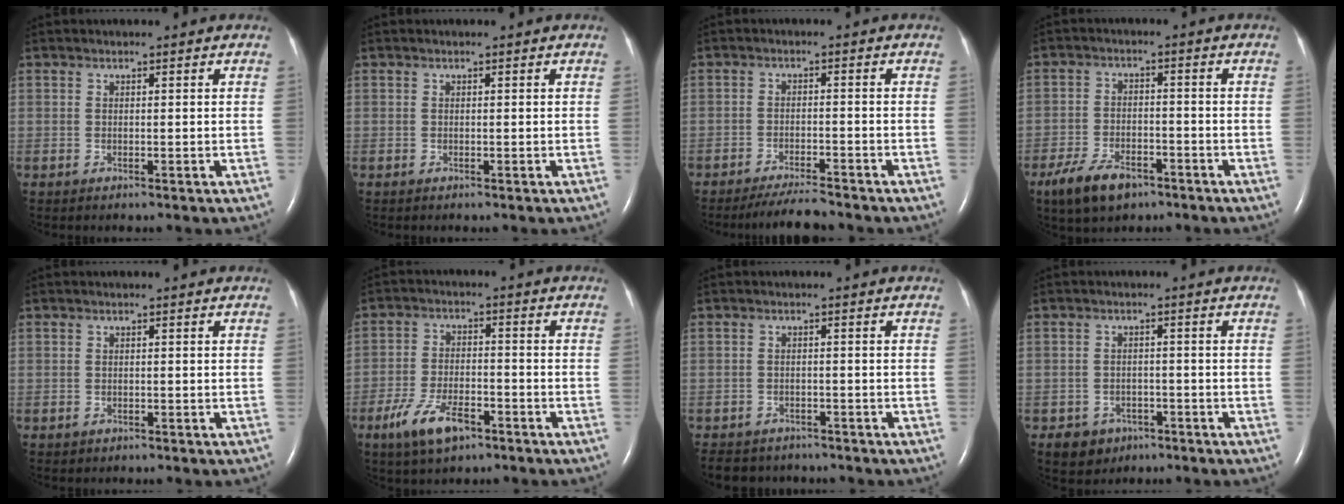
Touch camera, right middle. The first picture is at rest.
{"total": 0.0}
{"total": 5.1, "force": [-4.8, 0.2, 1.9], "torque": [-0.035, -0.017, -0.084]}
{"total": 7.5, "force": [-4.9, 3.5, 4.4], "torque": [-0.094, -0.006, -0.084]}
{"total": 0.6, "force": [-0.3, 0.5, 0.0], "torque": [-0.008, 0.002, -0.005]}
{"total": 8.1, "force": [-4.8, 3.2, 5.7], "torque": [-0.121, -0.005, -0.086]}
{"total": 7.2, "force": [-6.3, 3.2, 1.3], "torque": [-0.021, -0.003, -0.085]}
{"total": 4.2, "force": [-2.4, 3.3, 0.8], "torque": [-0.013, 0.009, -0.029]}